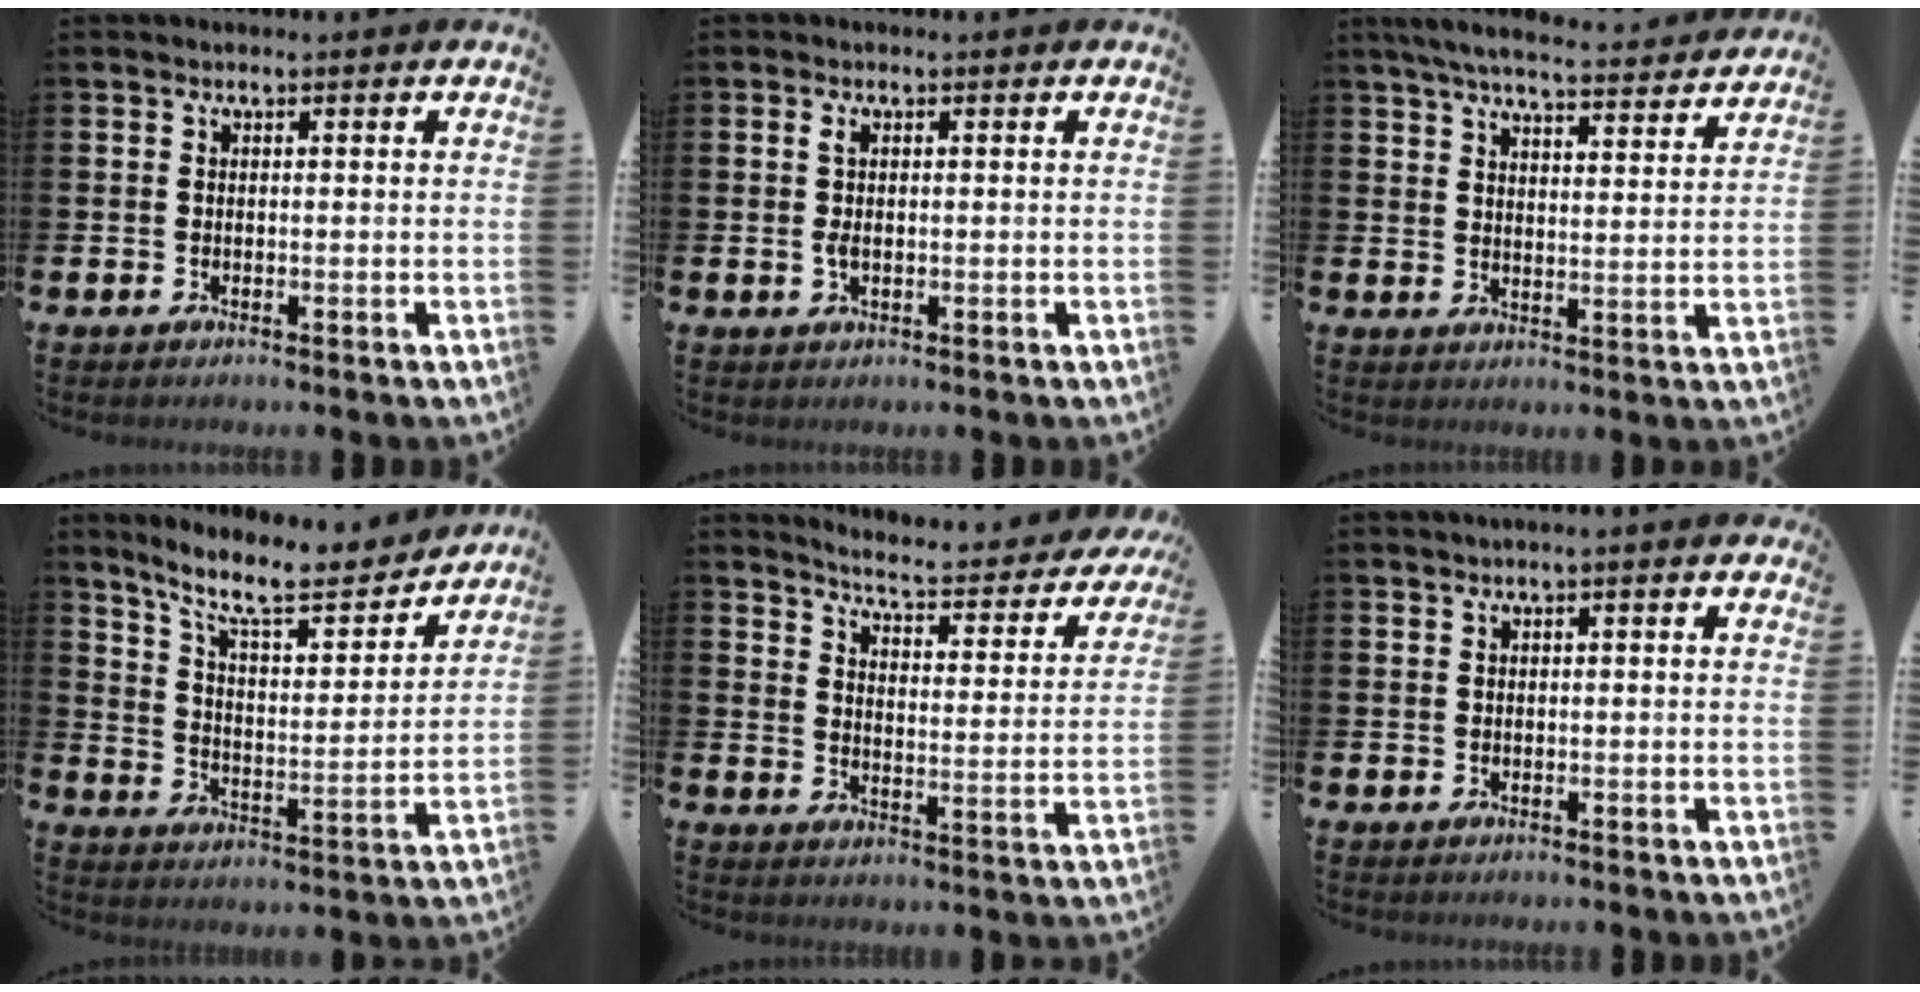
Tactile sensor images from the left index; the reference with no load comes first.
{"total": 1.9, "force": [0.3, 0.9, 1.6], "torque": [-0.041, 0.009, 0.004]}
{"total": 6.5, "force": [6.1, 0.7, 1.9], "torque": [-0.044, -0.045, 0.105]}
{"total": 10.3, "force": [9.0, 2.0, 4.5], "torque": [-0.107, -0.059, 0.154]}
{"total": 4.8, "force": [4.6, 0.2, 1.4], "torque": [-0.045, -0.047, 0.069]}
{"total": 0.8, "force": [0.2, 0.0, 0.8], "torque": [-0.010, 0.001, 0.002]}